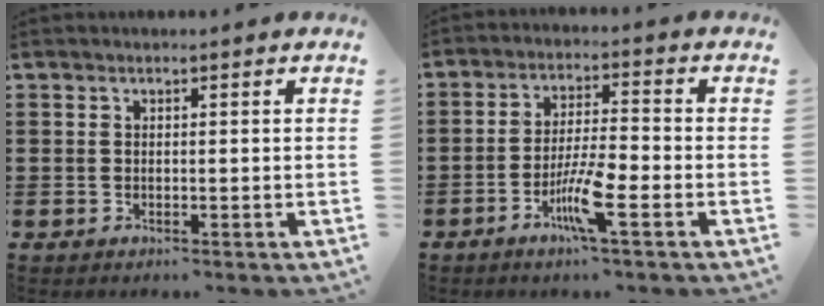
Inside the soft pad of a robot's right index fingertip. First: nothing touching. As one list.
[{"total": 7.3, "force": [-3.3, 0.9, 6.4], "torque": [-0.130, -0.010, -0.063]}]